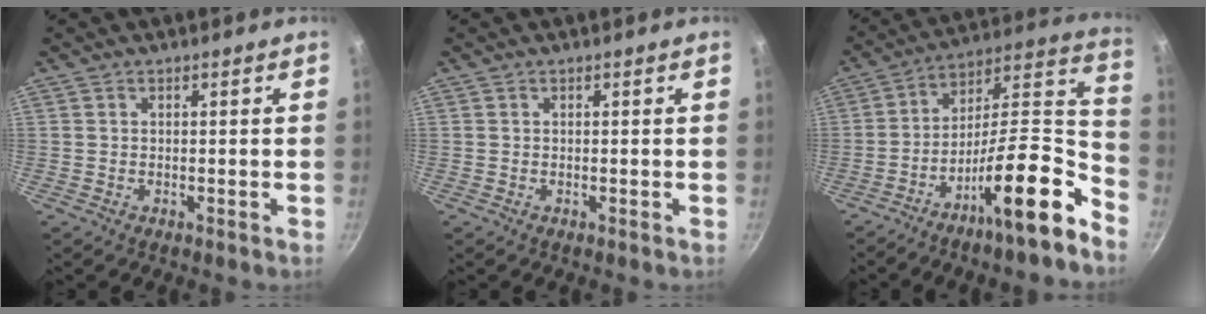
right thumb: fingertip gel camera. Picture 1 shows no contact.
{"total": 0.0}
{"total": 19.6, "force": [-11.8, 4.2, 15.1], "torque": [-0.189, 0.100, -0.209]}